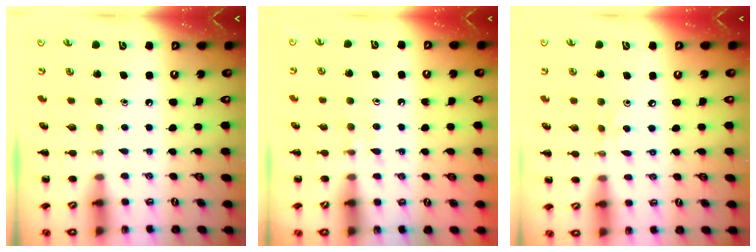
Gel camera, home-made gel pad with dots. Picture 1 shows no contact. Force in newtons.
{"total": 3.6, "press": 3.3, "slide": 1.4}
{"total": 2.1, "press": 2.1, "slide": 0.6}